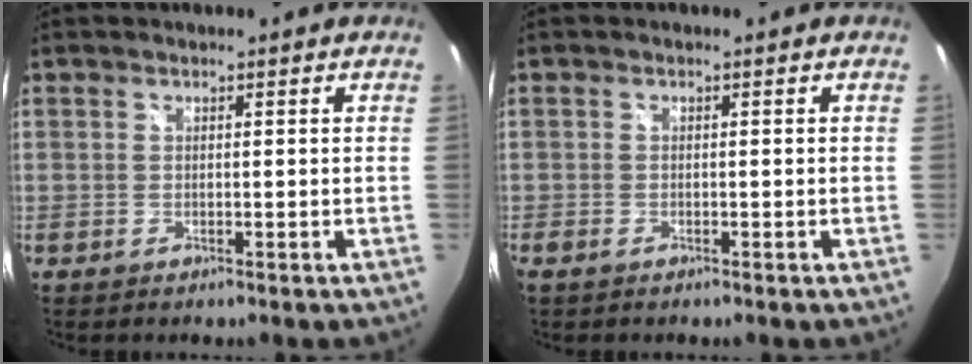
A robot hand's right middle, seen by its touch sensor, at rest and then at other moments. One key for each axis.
{"total": 1.5, "fx": -1.0, "fy": 0.9, "fz": 0.6, "tx": -0.015, "ty": -0.005, "tz": -0.021}